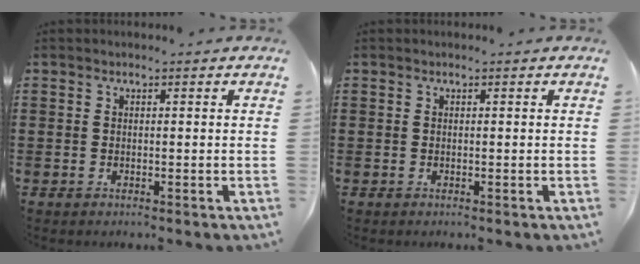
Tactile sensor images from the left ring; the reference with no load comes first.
{"total": 0.0}